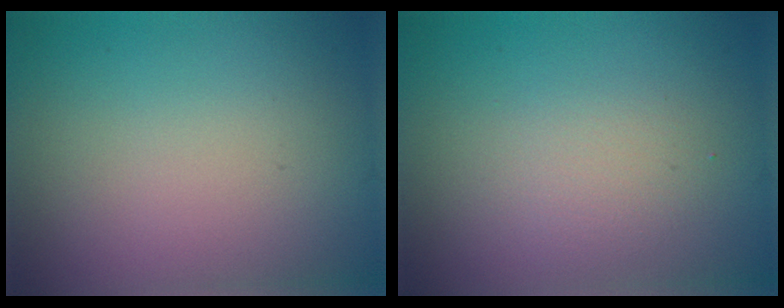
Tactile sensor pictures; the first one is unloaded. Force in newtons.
{"total": 2.0, "press": 2.0, "slide": 0.1}